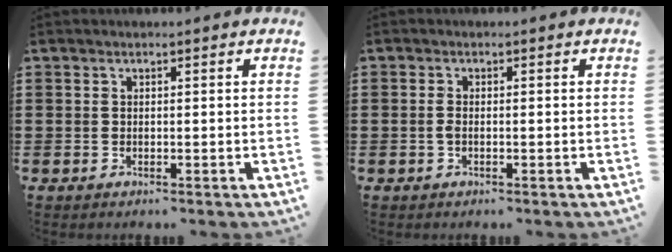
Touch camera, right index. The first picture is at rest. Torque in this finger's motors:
{"motor_torque": [0.46, -0.44, 0.11, 0.04]}